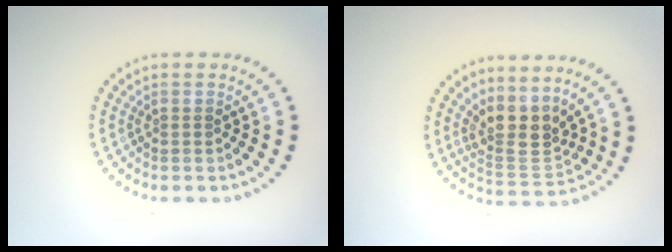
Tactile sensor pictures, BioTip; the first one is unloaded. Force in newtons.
{"total": 3.6, "press": 3.0, "slide": 2.1}